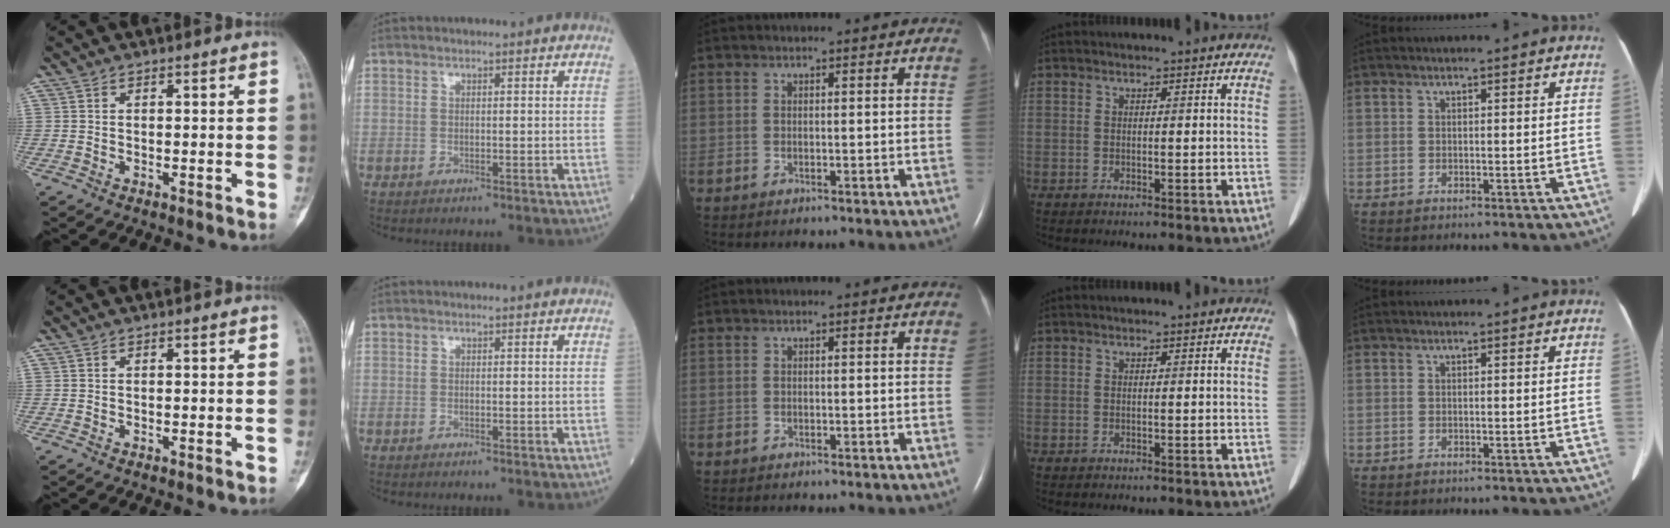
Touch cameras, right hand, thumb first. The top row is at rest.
{}